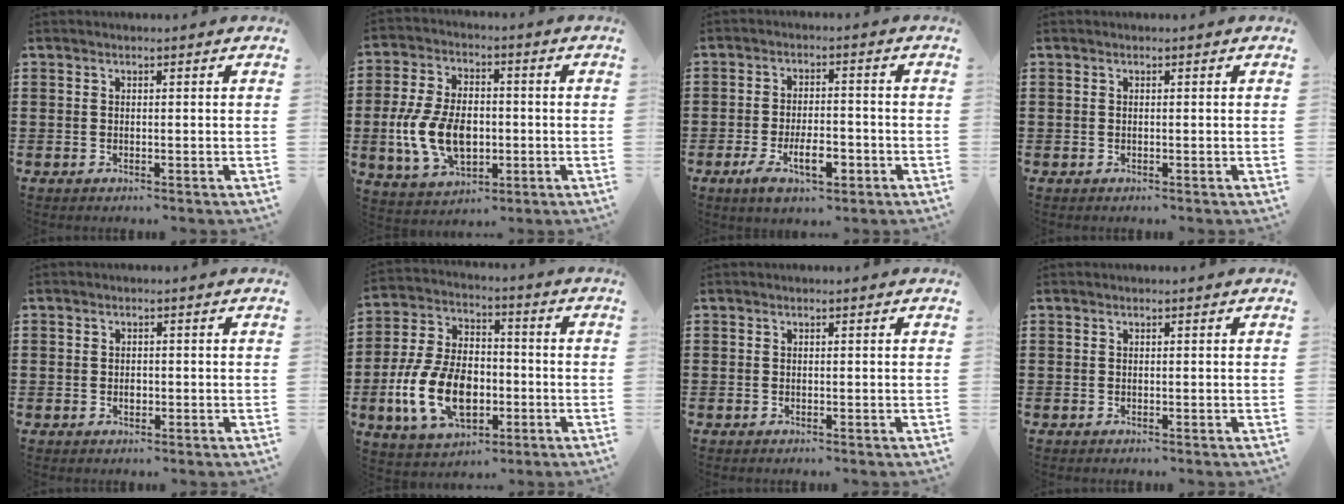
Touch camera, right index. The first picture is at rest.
{"total": 10.9, "force": [-1.8, 6.8, 8.3], "torque": [-0.200, 0.000, -0.035]}
{"total": 7.3, "force": [-3.1, 3.3, 5.7], "torque": [-0.094, -0.006, -0.059]}
{"total": 0.0}
{"total": 1.4, "force": [-0.2, 1.2, 0.7], "torque": [-0.015, 0.004, -0.004]}
{"total": 13.3, "force": [-3.6, 8.1, 9.9], "torque": [-0.241, -0.003, -0.069]}
{"total": 0.0}
{"total": 0.0}